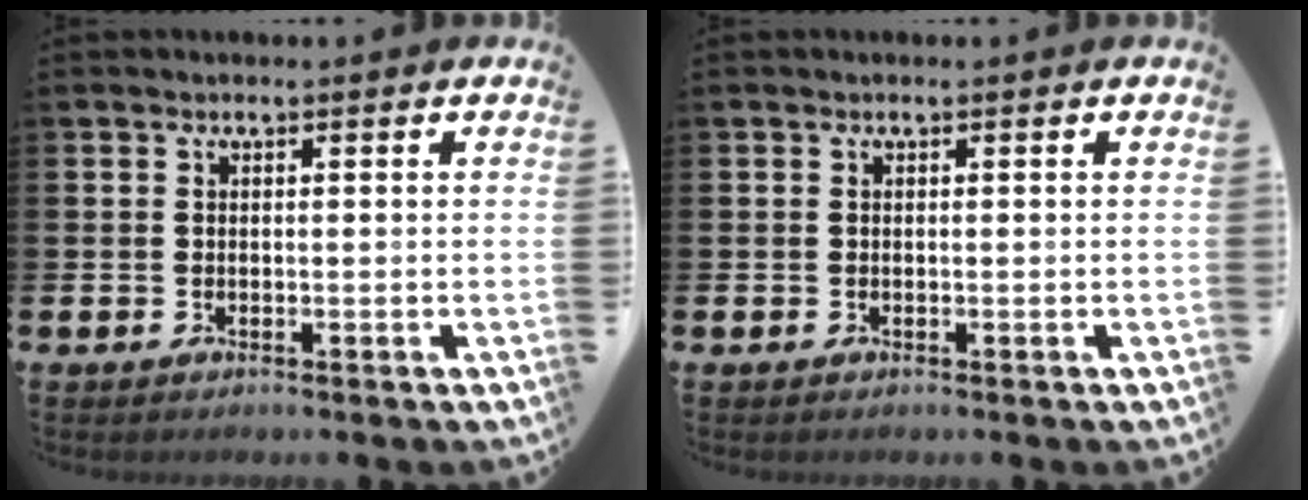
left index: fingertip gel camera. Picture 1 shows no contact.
{"total": 0.0}